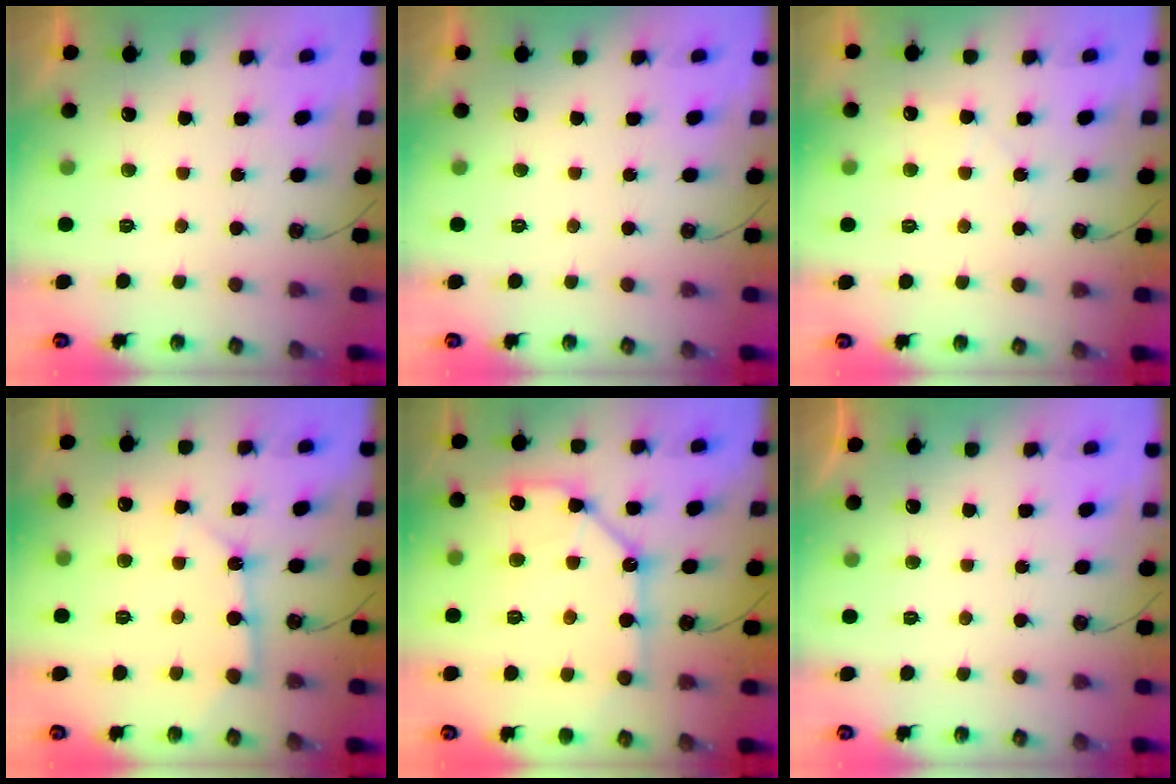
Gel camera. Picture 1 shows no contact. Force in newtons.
{"total": 0.0}
{"total": 5.2, "press": 5.1, "slide": 0.8}
{"total": 5.6, "press": 5.6, "slide": 0.4}
{"total": 15.2, "press": 15.0, "slide": 1.8}
{"total": 0.0}